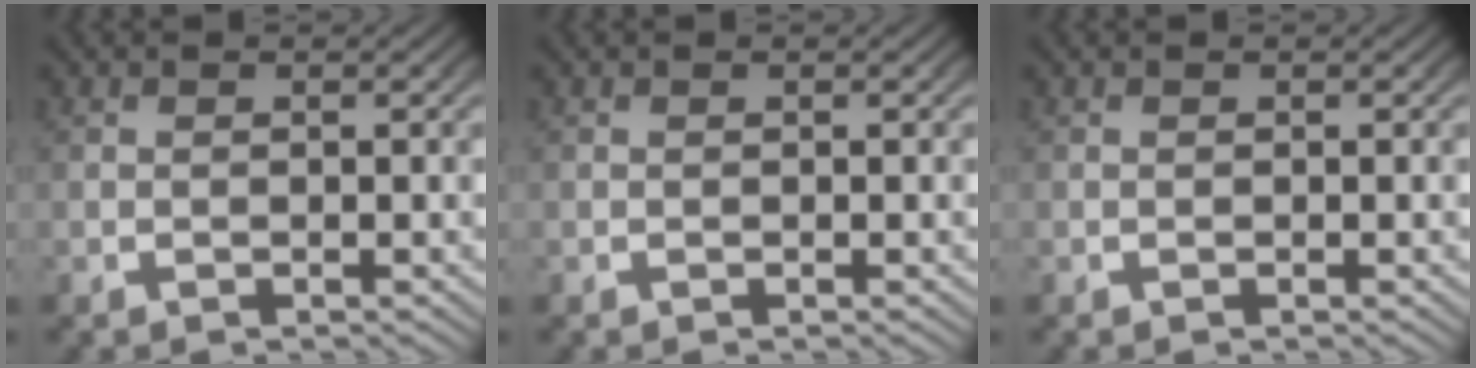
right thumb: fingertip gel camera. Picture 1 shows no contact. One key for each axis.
{"total": 0.0}
{"total": 0.0}